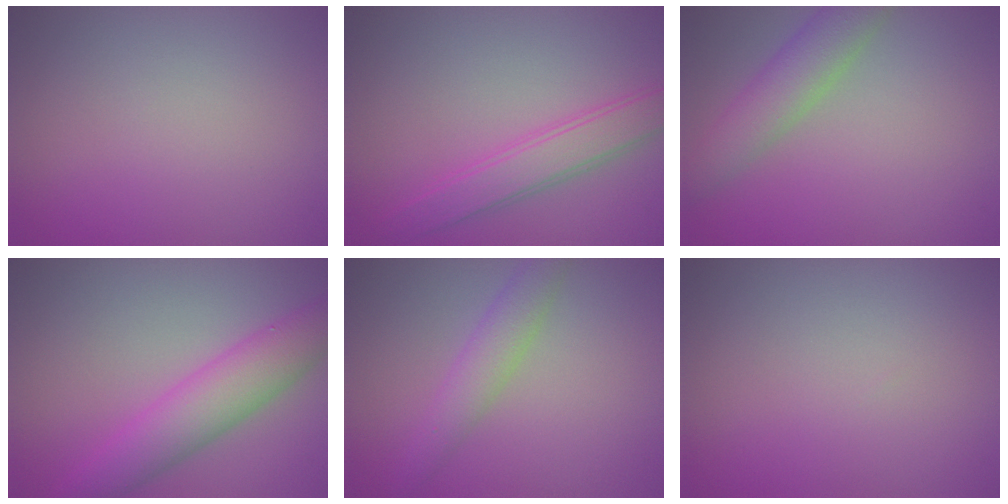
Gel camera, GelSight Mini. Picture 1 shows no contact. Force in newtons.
{"total": 3.4, "press": 3.4, "slide": 0.1}
{"total": 4.1, "press": 4.1, "slide": 0.3}
{"total": 5.6, "press": 5.6, "slide": 0.2}
{"total": 2.9, "press": 2.9, "slide": 0.1}
{"total": 0.0}